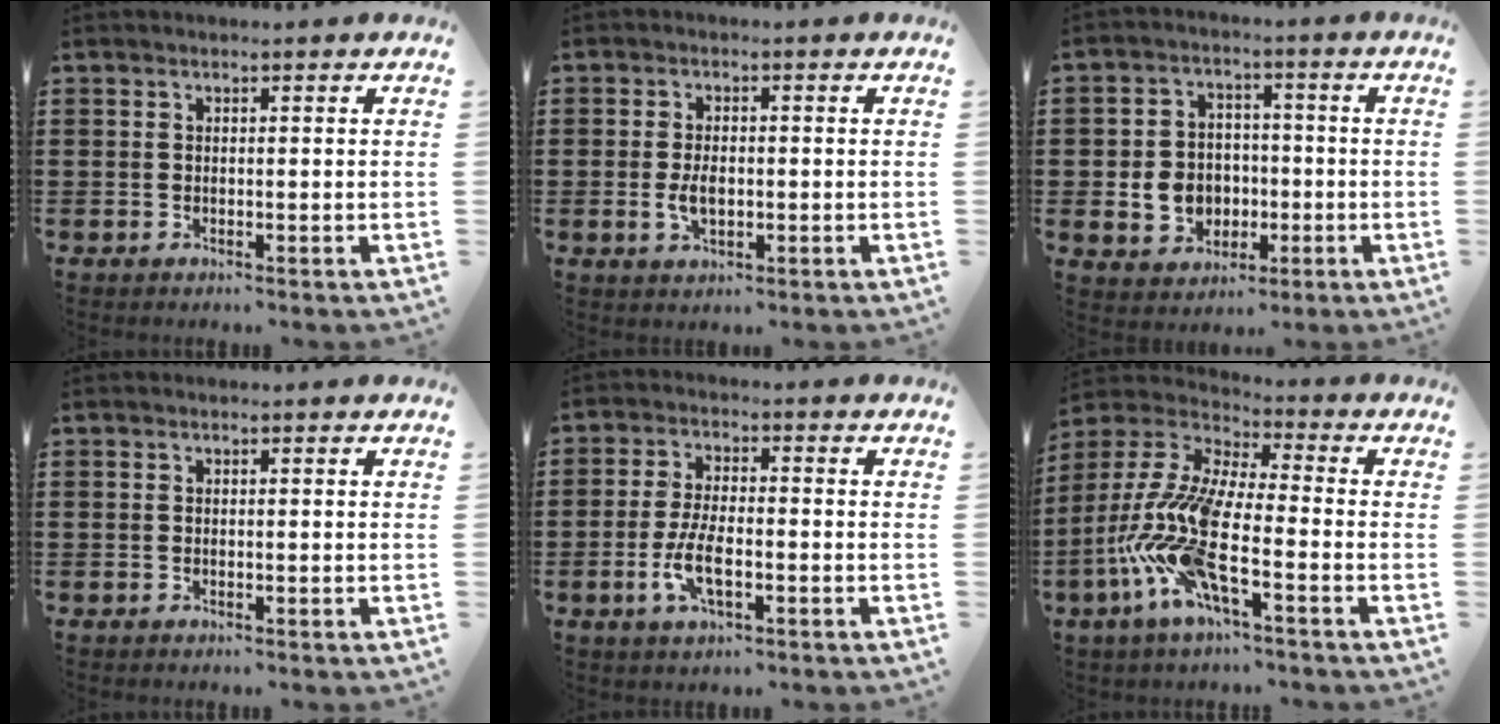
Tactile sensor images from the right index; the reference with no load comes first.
{"total": 3.6, "force": [-0.5, 2.0, 2.9], "torque": [-0.062, 0.001, -0.011]}
{"total": 6.4, "force": [-1.3, 5.6, 2.8], "torque": [-0.056, 0.006, -0.025]}
{"total": 0.0}
{"total": 6.1, "force": [-2.0, 2.3, 5.3], "torque": [-0.115, -0.004, -0.041]}
{"total": 13.1, "force": [-5.6, 3.2, 11.4], "torque": [-0.281, -0.027, -0.123]}